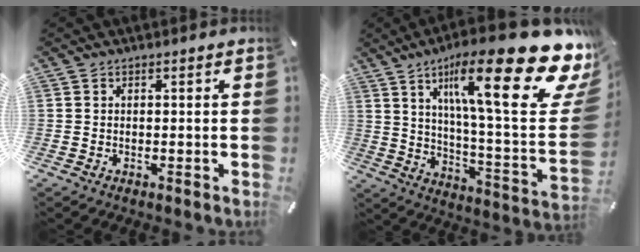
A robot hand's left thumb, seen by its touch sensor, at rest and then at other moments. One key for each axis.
{"total": 29.9, "fx": 16.3, "fy": 7.2, "fz": 24.1, "tx": -0.374, "ty": -0.099, "tz": 0.256}